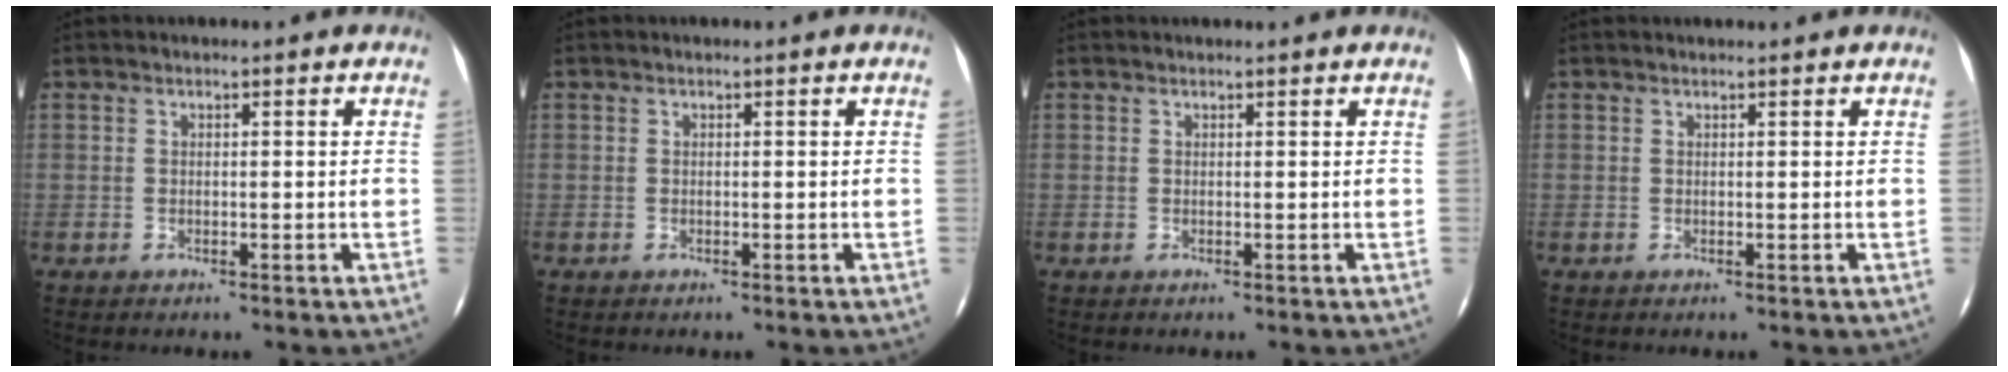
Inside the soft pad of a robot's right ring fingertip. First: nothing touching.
{"total": 0.0}
{"total": 1.1, "force": [1.0, -0.1, 0.2], "torque": [-0.014, 0.001, 0.010]}
{"total": 0.8, "force": [0.7, -0.1, 0.1], "torque": [-0.011, 0.000, 0.010]}